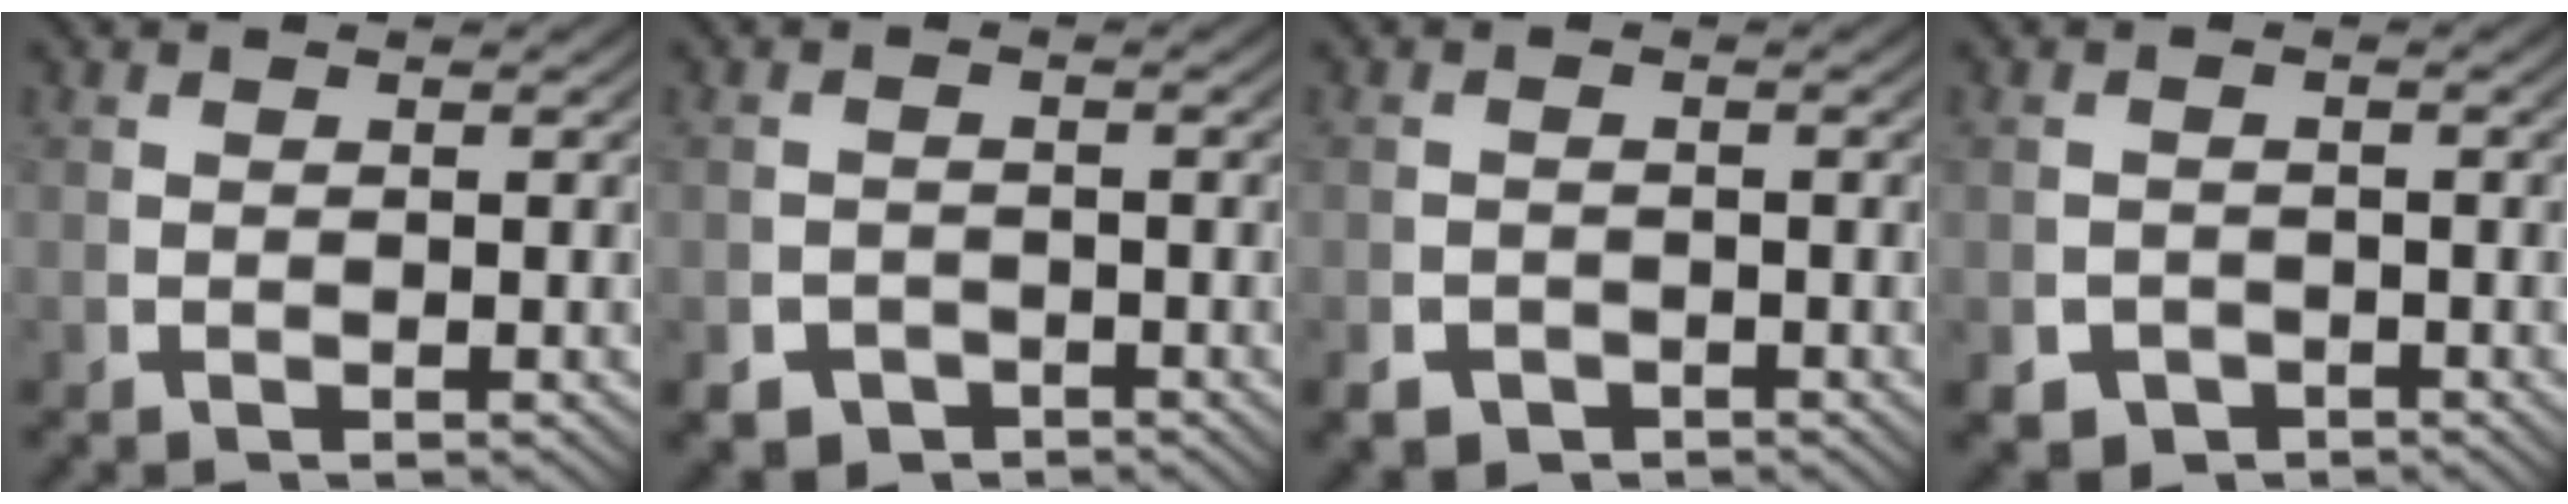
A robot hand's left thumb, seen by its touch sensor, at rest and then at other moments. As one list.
[{"total": 4.4, "force": [-3.5, 2.6, 0.9], "torque": [-0.011, -0.025, -0.052]}, {"total": 3.2, "force": [-2.5, 1.8, 0.7], "torque": [-0.011, -0.020, -0.036]}, {"total": 4.2, "force": [-3.0, 2.8, 1.1], "torque": [-0.018, -0.027, -0.041]}]